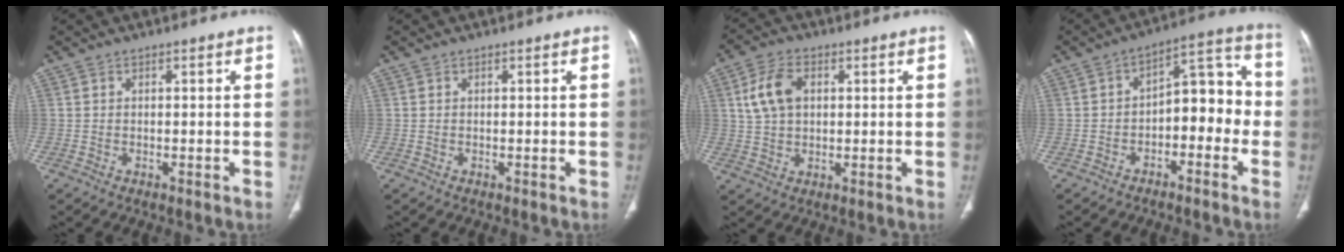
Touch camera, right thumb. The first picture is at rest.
{"total": 0.0}
{"total": 7.9, "force": [2.0, 5.1, 5.6], "torque": [-0.106, 0.007, 0.039]}
{"total": 10.9, "force": [-2.7, 6.4, 8.4], "torque": [-0.075, 0.057, -0.049]}